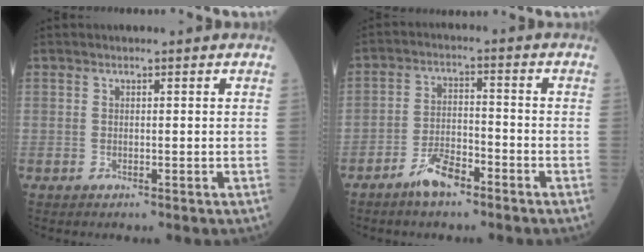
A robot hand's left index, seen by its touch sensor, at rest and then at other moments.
{"total": 5.6, "force": [-4.1, 1.7, 3.4], "torque": [-0.072, 0.001, -0.078]}